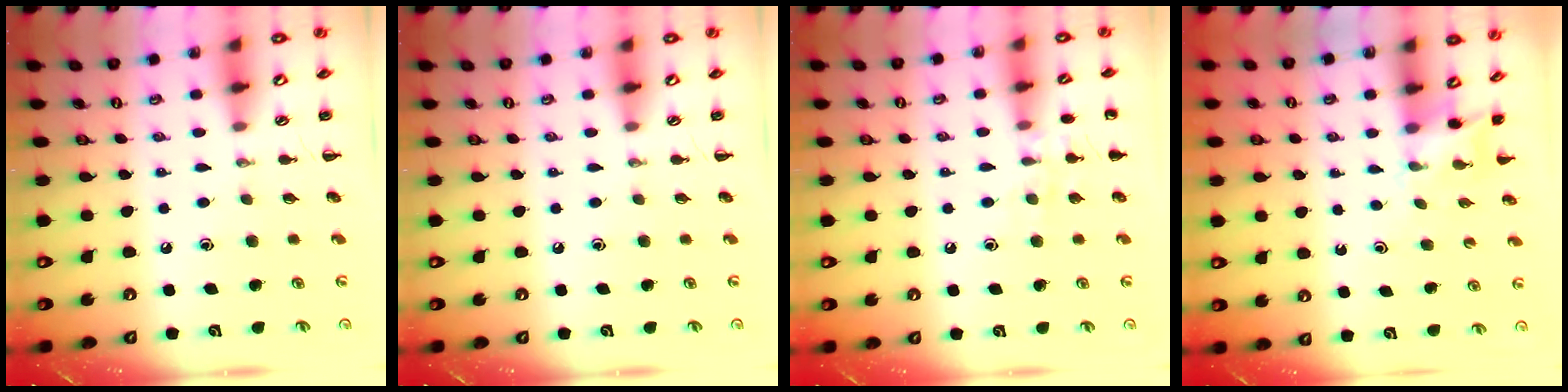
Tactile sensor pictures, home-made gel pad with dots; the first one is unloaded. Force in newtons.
{"total": 0.0}
{"total": 6.9, "press": 6.8, "slide": 1.4}
{"total": 3.0, "press": 2.9, "slide": 0.9}